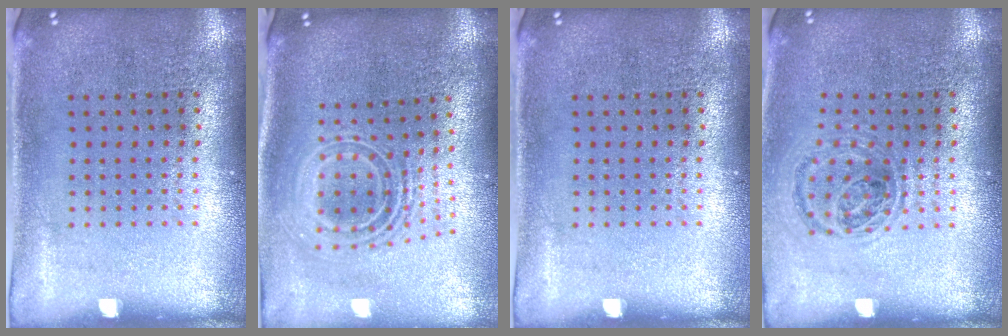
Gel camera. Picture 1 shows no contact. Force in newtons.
{"total": 2.3, "press": 1.7, "slide": 1.6}
{"total": 0.0}
{"total": 0.9, "press": 0.9, "slide": 0.1}